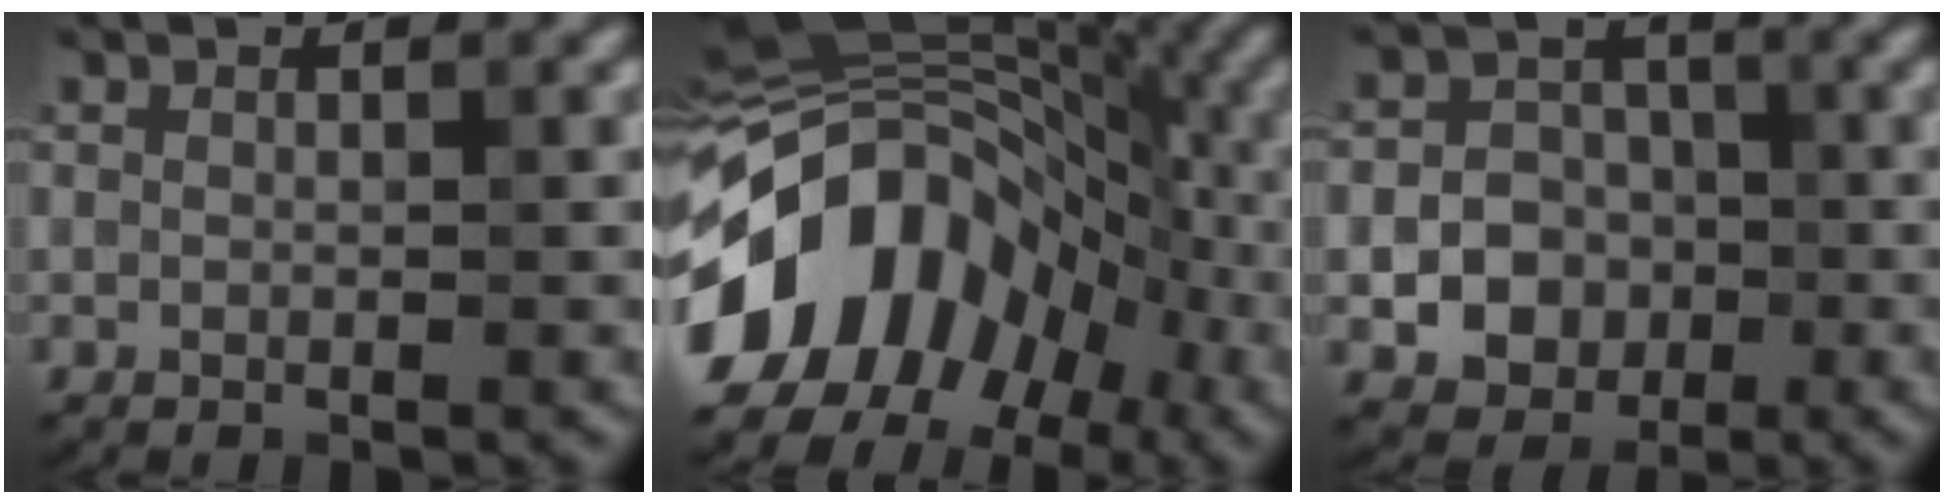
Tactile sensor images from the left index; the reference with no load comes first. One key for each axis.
{"total": 15.2, "fx": -3.8, "fy": 10.6, "fz": 10.2, "tx": -0.173, "ty": 0.015, "tz": -0.076}
{"total": 6.6, "fx": -1.6, "fy": 5.8, "fz": 2.7, "tx": -0.031, "ty": 0.010, "tz": -0.046}